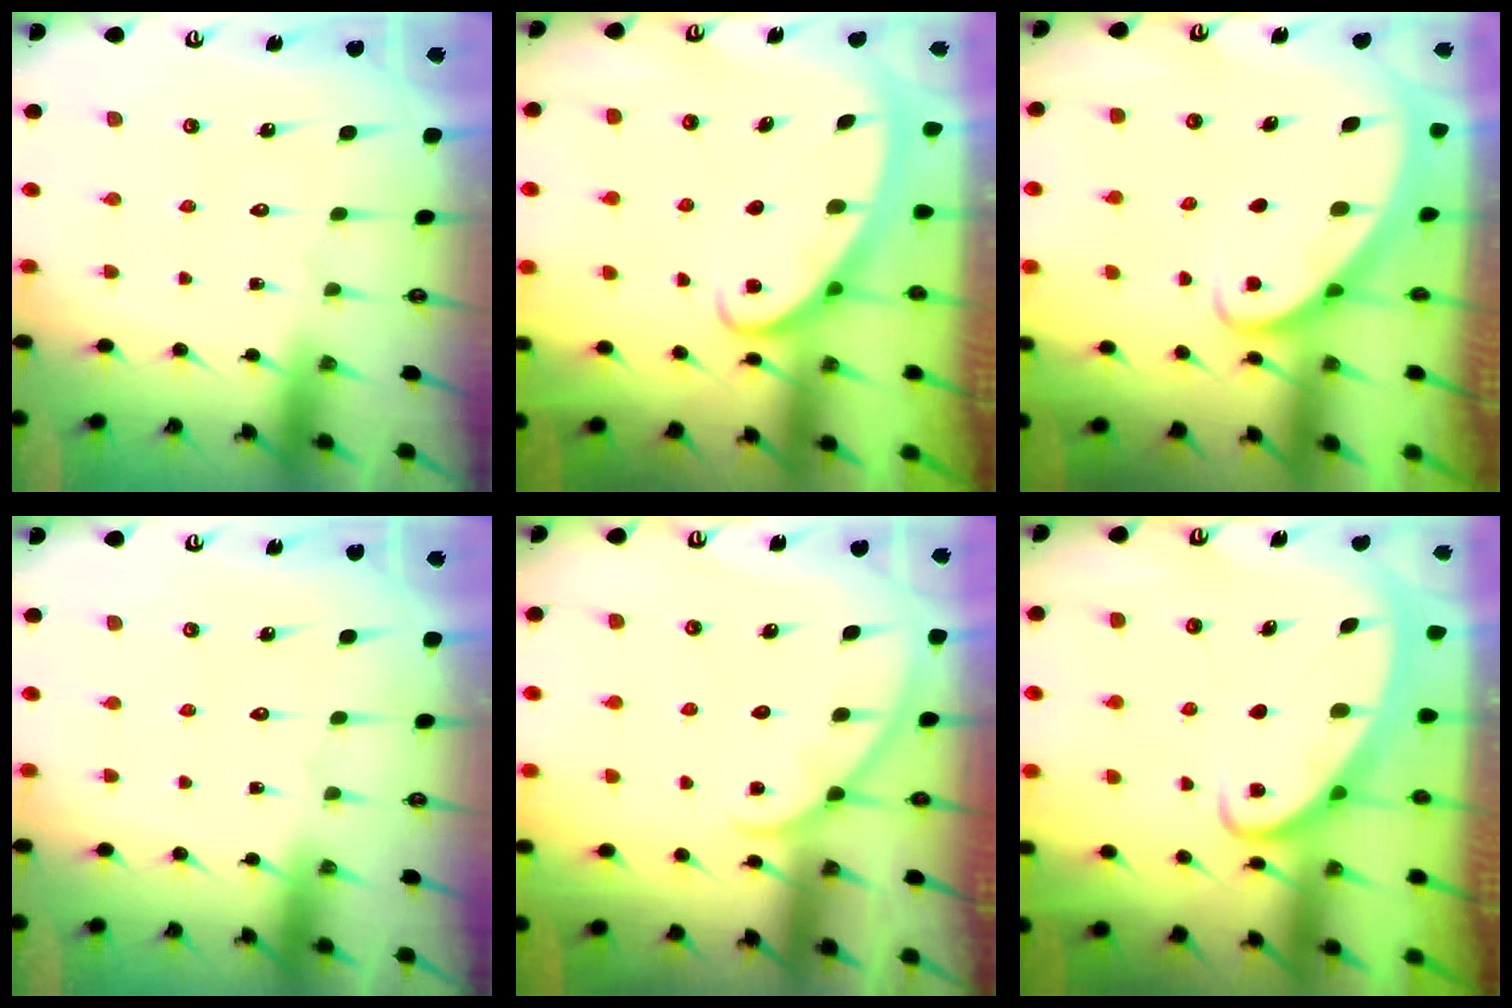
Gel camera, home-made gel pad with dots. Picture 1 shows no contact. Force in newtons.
{"total": 2.7, "press": 2.7, "slide": 0.4}
{"total": 2.7, "press": 2.7, "slide": 0.2}
{"total": 0.0}
{"total": 4.5, "press": 4.5, "slide": 0.4}
{"total": 2.5, "press": 2.5, "slide": 0.4}